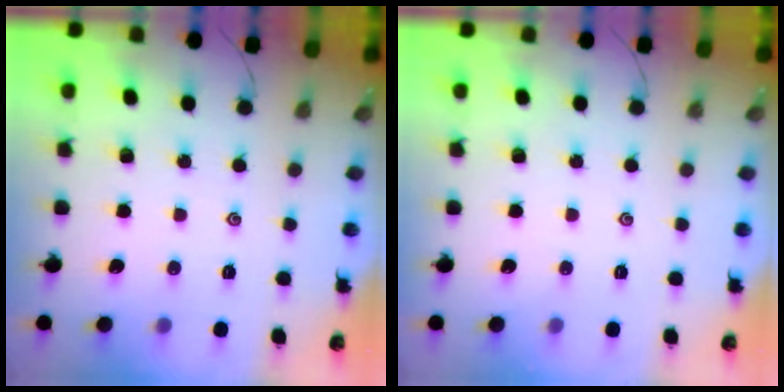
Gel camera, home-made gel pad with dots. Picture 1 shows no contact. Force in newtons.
{"total": 0.0}